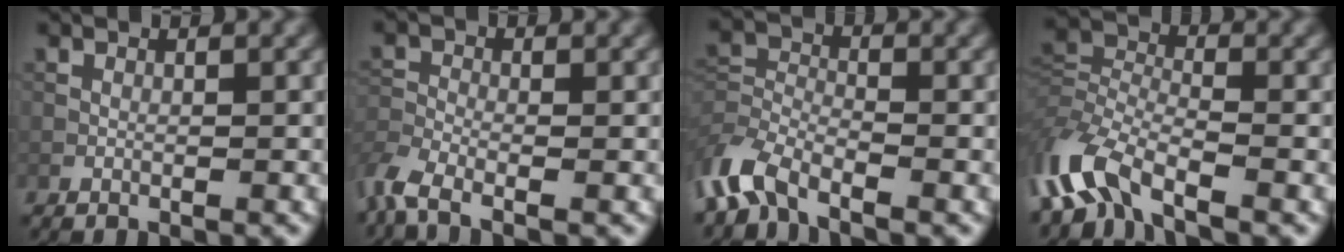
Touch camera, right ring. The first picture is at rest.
{"total": 3.8, "force": [-2.8, 1.3, 2.2], "torque": [-0.054, -0.013, -0.072]}
{"total": 5.0, "force": [-3.9, 2.2, 2.4], "torque": [-0.053, -0.006, -0.089]}
{"total": 7.7, "force": [-4.8, 3.3, 5.0], "torque": [-0.109, -0.002, -0.109]}